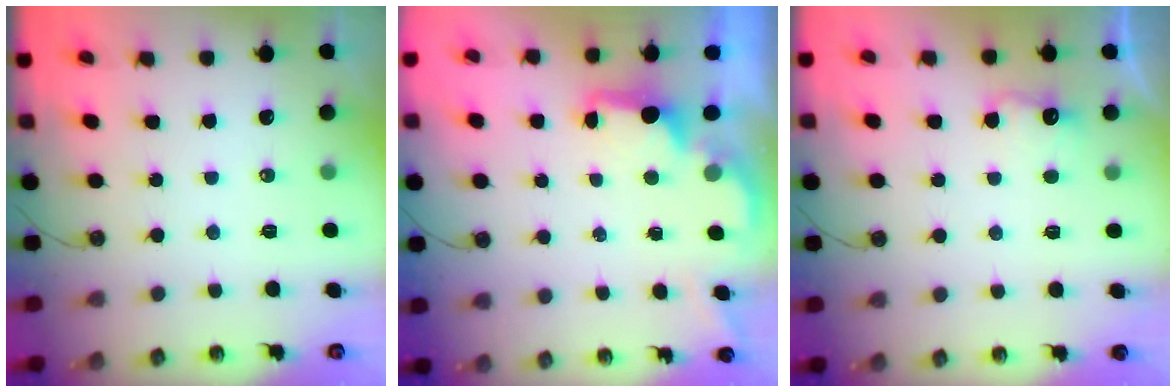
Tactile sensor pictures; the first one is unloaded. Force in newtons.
{"total": 1.8, "press": 1.6, "slide": 0.7}
{"total": 4.3, "press": 4.2, "slide": 1.2}